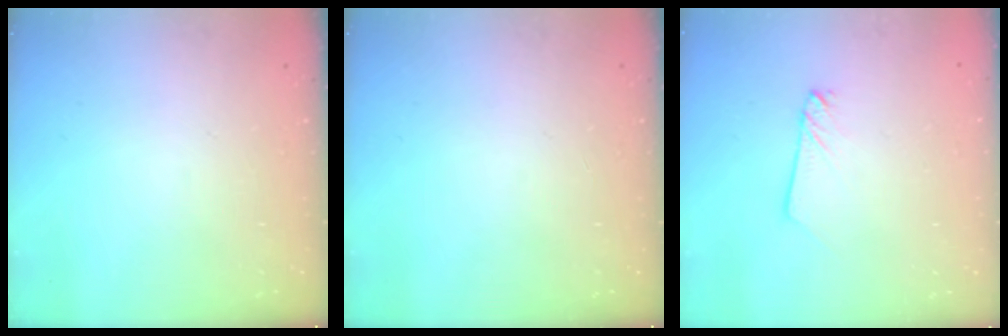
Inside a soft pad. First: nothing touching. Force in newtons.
{"total": 0.0}
{"total": 2.1, "press": 2.1, "slide": 0.2}